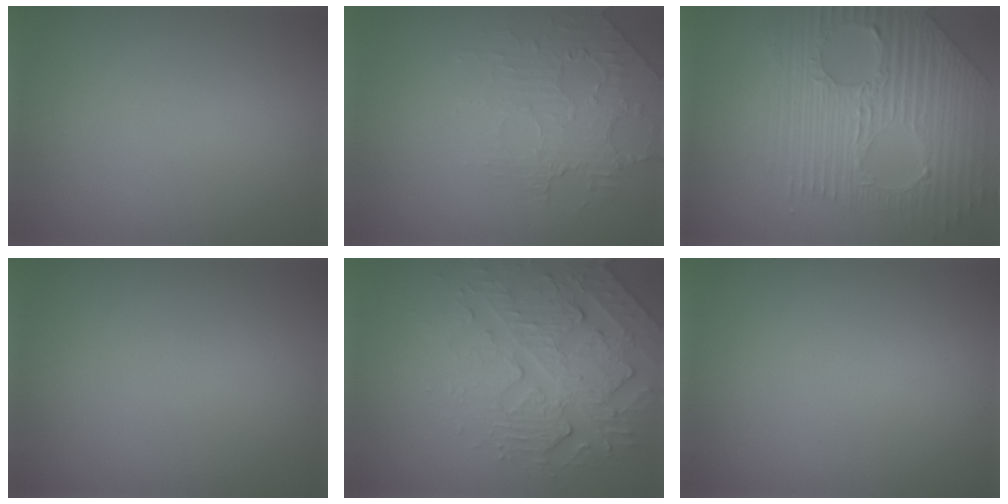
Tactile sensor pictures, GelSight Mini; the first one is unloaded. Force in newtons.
{"total": 2.1, "press": 1.2, "slide": 1.7}
{"total": 8.9, "press": 6.0, "slide": 6.6}
{"total": 0.0}
{"total": 4.4, "press": 4.1, "slide": 1.7}
{"total": 0.0}